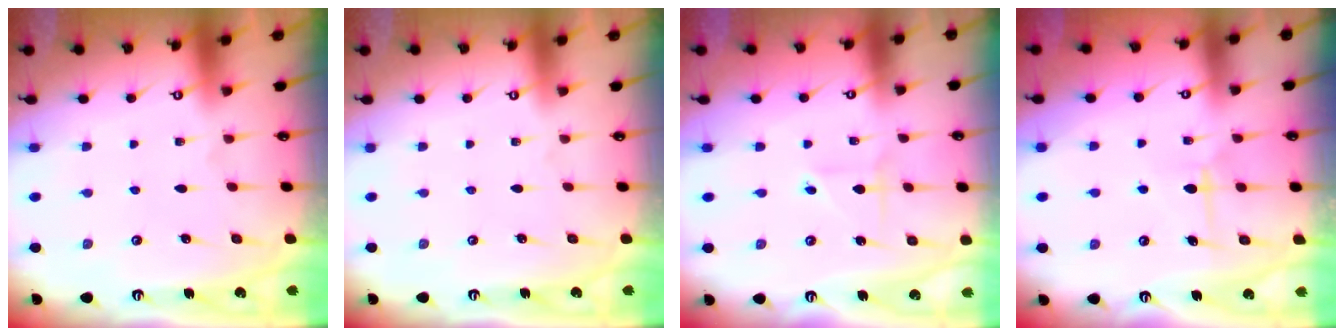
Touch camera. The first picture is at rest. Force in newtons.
{"total": 0.0}
{"total": 2.3, "press": 2.3, "slide": 0.1}
{"total": 5.8, "press": 5.8, "slide": 0.1}